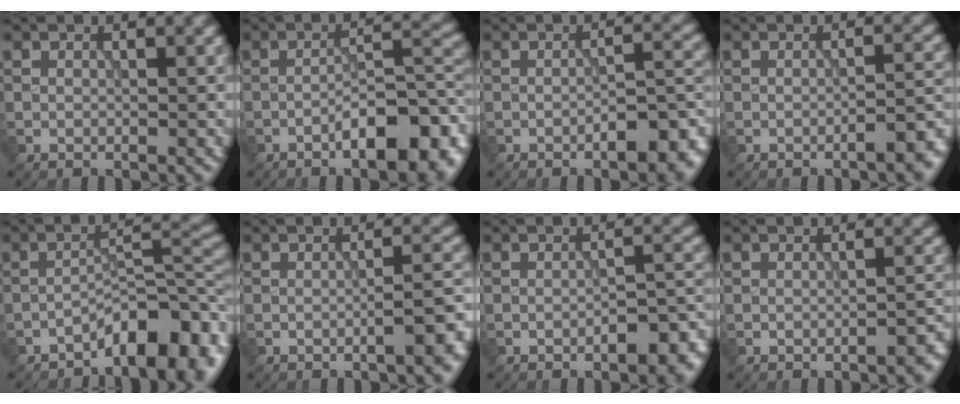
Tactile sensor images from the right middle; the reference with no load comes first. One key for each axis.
{"total": 8.8, "fx": -4.3, "fy": 2.8, "fz": 7.2, "tx": -0.096, "ty": 0.007, "tz": -0.061}
{"total": 5.8, "fx": -3.1, "fy": 1.8, "fz": 4.5, "tx": -0.056, "ty": 0.006, "tz": -0.037}
{"total": 3.3, "fx": -1.9, "fy": 0.8, "fz": 2.5, "tx": -0.027, "ty": 0.009, "tz": -0.034}
{"total": 7.0, "fx": -4.6, "fy": 2.2, "fz": 4.8, "tx": -0.057, "ty": 0.016, "tz": -0.074}
{"total": 4.3, "fx": -1.7, "fy": 1.1, "fz": 3.8, "tx": -0.040, "ty": 0.014, "tz": -0.032}
{"total": 5.1, "fx": -2.8, "fy": 1.6, "fz": 3.9, "tx": -0.050, "ty": 0.006, "tz": -0.034}
{"total": 2.0, "fx": -1.3, "fy": 0.5, "fz": 1.4, "tx": -0.013, "ty": 0.008, "tz": -0.019}